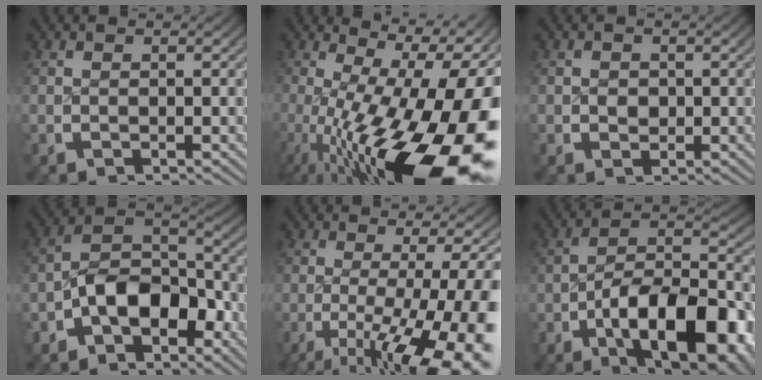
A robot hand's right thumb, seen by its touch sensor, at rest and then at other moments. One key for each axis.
{"total": 20.3, "fx": -2.5, "fy": 10.1, "fz": 17.4, "tx": -0.269, "ty": -0.056, "tz": 0.000}
{"total": 1.3, "fx": 0.1, "fy": 1.1, "fz": 0.7, "tx": -0.013, "ty": -0.009, "tz": 0.006}
{"total": 8.4, "fx": -3.5, "fy": 5.3, "fz": 5.5, "tx": -0.099, "ty": -0.017, "tz": -0.056}
{"total": 13.2, "fx": -4.5, "fy": 5.9, "fz": 10.9, "tx": -0.188, "ty": -0.042, "tz": -0.040}
{"total": 15.2, "fx": -3.9, "fy": 8.1, "fz": 12.2, "tx": -0.200, "ty": -0.051, "tz": -0.040}